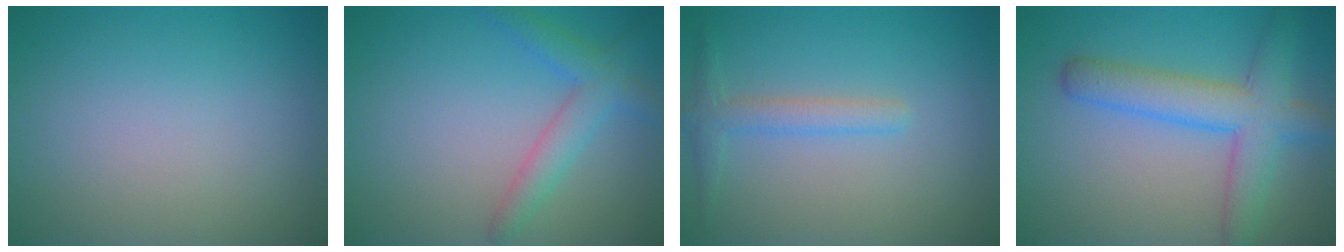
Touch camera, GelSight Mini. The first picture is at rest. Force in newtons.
{"total": 2.2, "press": 2.2, "slide": 0.2}
{"total": 2.0, "press": 2.0, "slide": 0.1}
{"total": 5.8, "press": 5.8, "slide": 0.3}